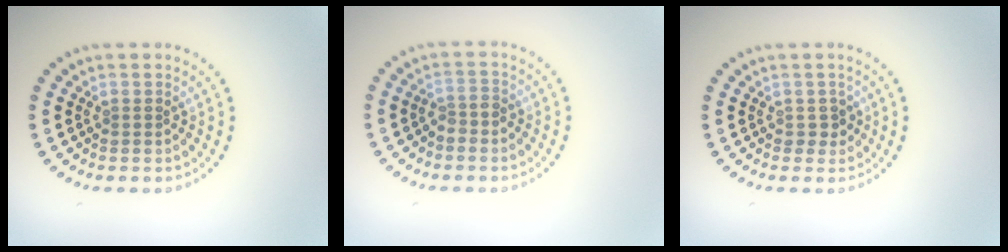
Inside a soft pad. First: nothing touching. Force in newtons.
{"total": 1.6, "press": 1.3, "slide": 0.9}
{"total": 1.3, "press": 1.0, "slide": 0.7}